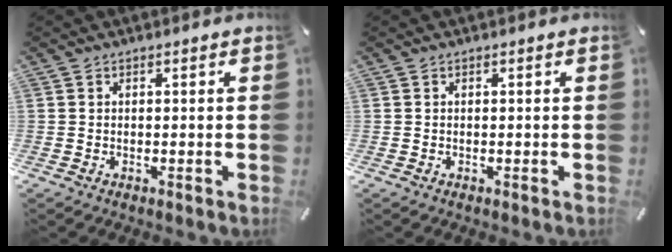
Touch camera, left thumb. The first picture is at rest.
{"total": 0.0}